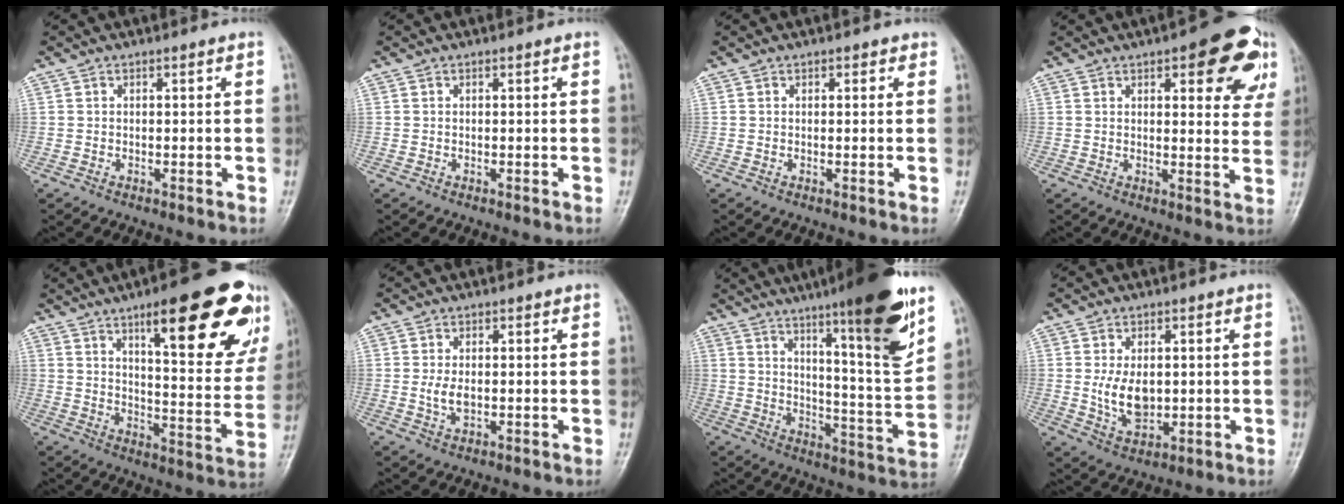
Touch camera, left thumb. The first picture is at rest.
{"total": 0.0}
{"total": 1.1, "force": [0.6, 0.7, 0.5], "torque": [0.004, -0.001, 0.003]}
{"total": 14.0, "force": [6.7, 5.2, 11.2], "torque": [-0.093, -0.022, 0.074]}
{"total": 24.4, "force": [12.8, 6.5, 19.7], "torque": [-0.234, -0.044, 0.181]}
{"total": 3.2, "force": [-0.1, 1.9, 2.5], "torque": [-0.051, -0.005, -0.003]}
{"total": 20.4, "force": [12.1, 2.3, 16.3], "torque": [-0.210, -0.064, 0.183]}
{"total": 7.3, "force": [0.3, 4.8, 5.6], "torque": [-0.087, -0.011, 0.016]}